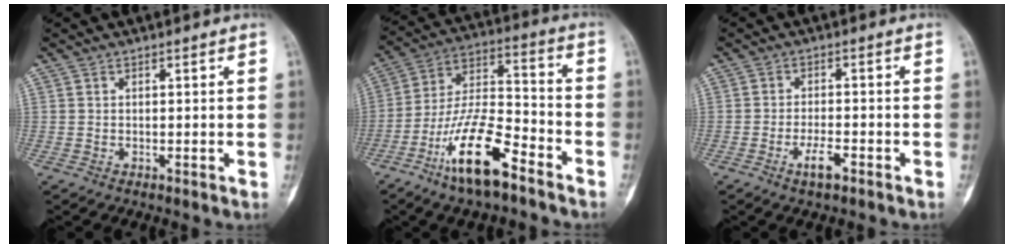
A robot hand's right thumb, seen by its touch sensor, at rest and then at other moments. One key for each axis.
{"total": 16.0, "fx": -9.7, "fy": 5.0, "fz": 11.7, "tx": -0.222, "ty": 0.070, "tz": -0.179}
{"total": 3.9, "fx": -2.2, "fy": 1.2, "fz": 3.0, "tx": -0.059, "ty": 0.011, "tz": -0.038}